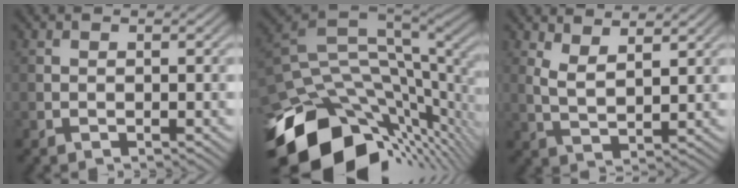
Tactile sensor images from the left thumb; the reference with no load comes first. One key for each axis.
{"total": 16.0, "fx": -6.4, "fy": 9.3, "fz": 11.3, "tx": -0.241, "ty": -0.031, "tz": -0.103}
{"total": 4.3, "fx": 2.9, "fy": 1.3, "fz": 2.9, "tx": -0.071, "ty": -0.005, "tz": 0.062}